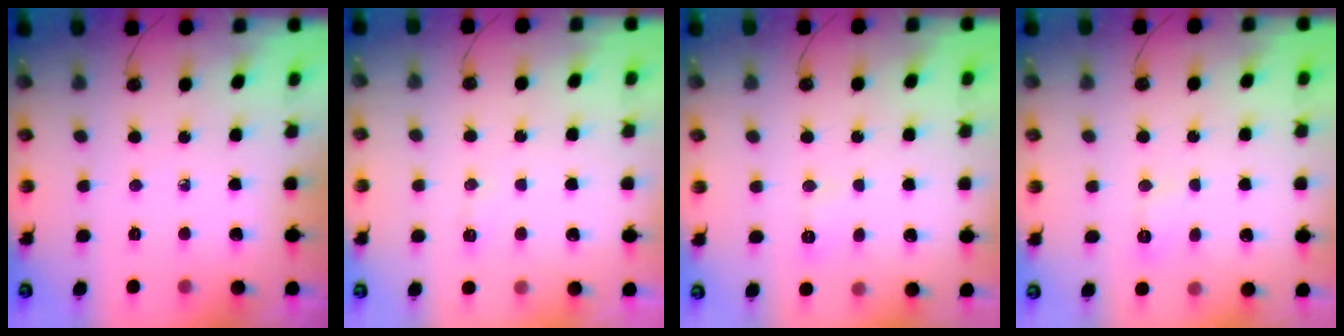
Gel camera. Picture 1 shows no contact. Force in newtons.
{"total": 4.1, "press": 4.0, "slide": 0.5}
{"total": 5.8, "press": 5.8, "slide": 0.6}
{"total": 6.3, "press": 6.2, "slide": 0.9}